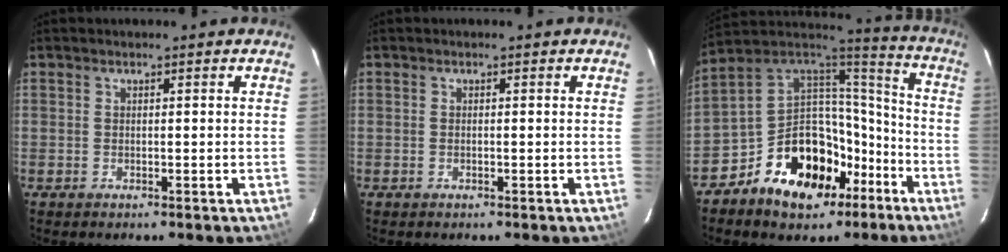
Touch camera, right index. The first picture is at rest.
{"total": 0.0}
{"total": 20.4, "force": [-10.5, 13.4, 11.2], "torque": [-0.225, 0.050, -0.152]}